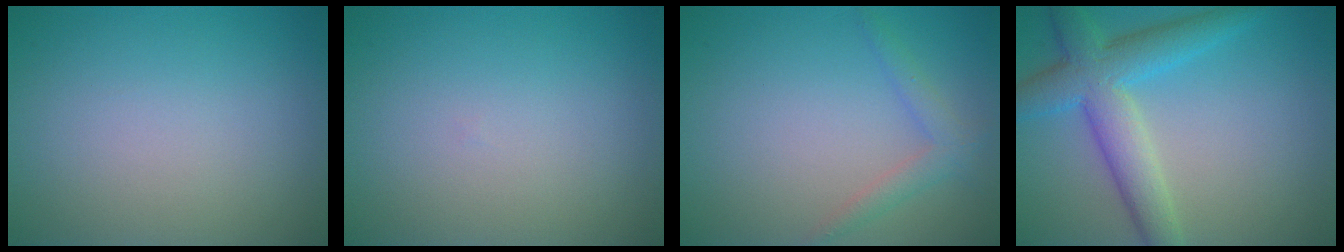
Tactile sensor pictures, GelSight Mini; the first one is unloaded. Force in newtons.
{"total": 0.0}
{"total": 1.9, "press": 1.9, "slide": 0.2}
{"total": 6.2, "press": 6.2, "slide": 0.3}